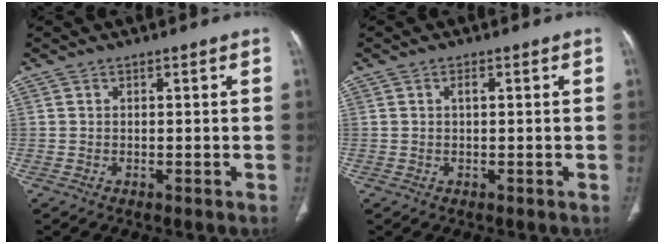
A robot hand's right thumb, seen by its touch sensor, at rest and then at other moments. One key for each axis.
{"total": 0.9, "fx": 0.2, "fy": 0.3, "fz": 0.8, "tx": -0.015, "ty": 0.002, "tz": 0.002}